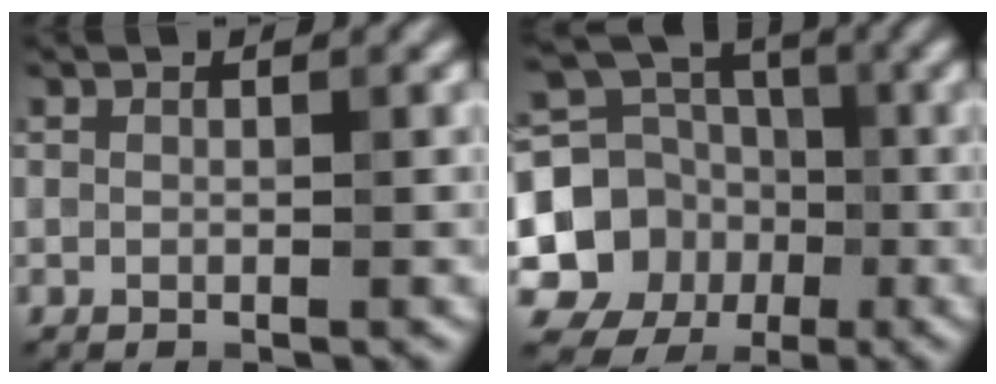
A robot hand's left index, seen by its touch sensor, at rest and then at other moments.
{"total": 9.9, "force": [-1.9, 9.1, 3.6], "torque": [-0.060, -0.012, -0.052]}